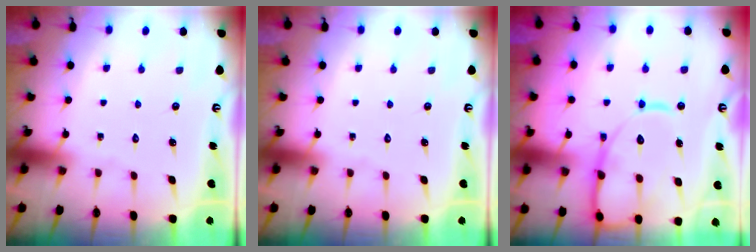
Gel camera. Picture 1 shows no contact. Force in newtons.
{"total": 0.0}
{"total": 17.5, "press": 17.4, "slide": 1.6}